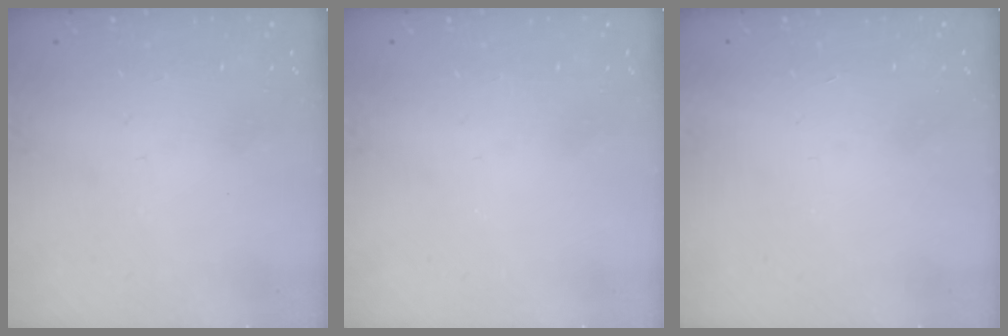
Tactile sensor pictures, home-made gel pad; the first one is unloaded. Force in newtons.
{"total": 0.0}
{"total": 1.7, "press": 1.7, "slide": 0.1}